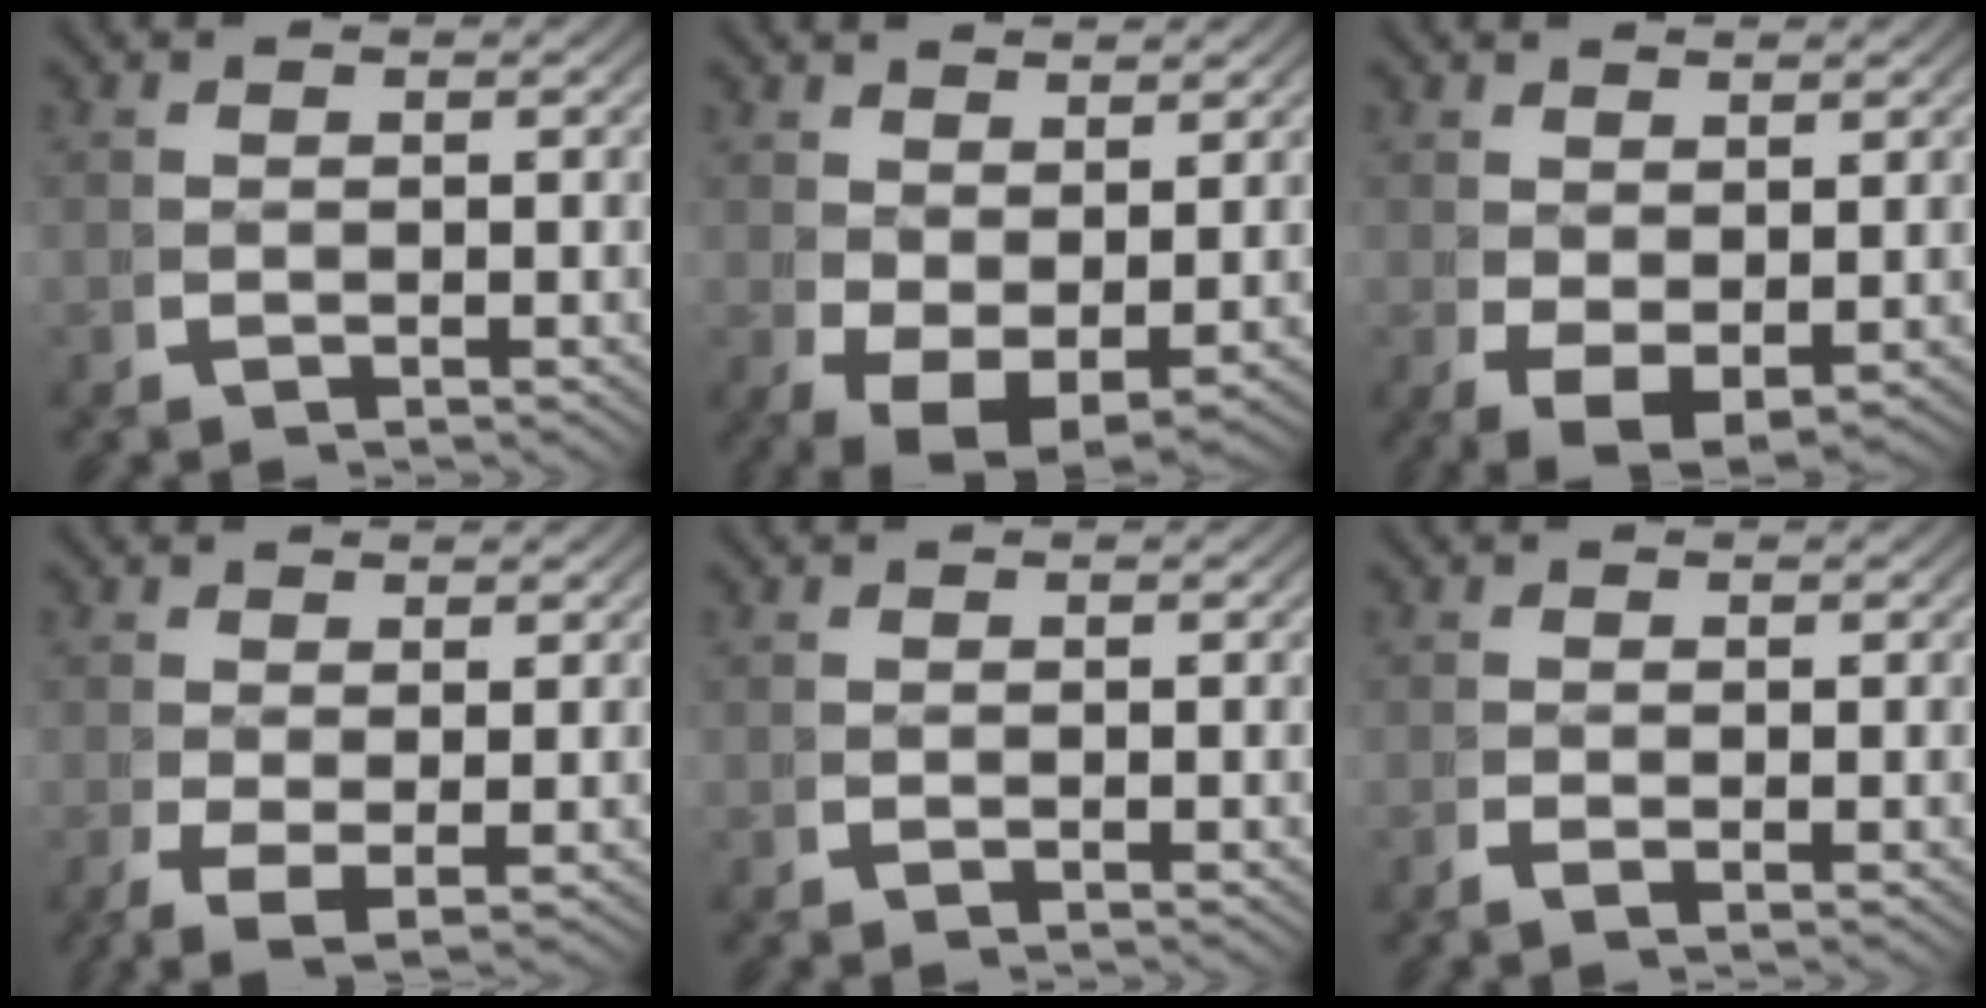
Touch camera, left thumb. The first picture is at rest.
{"total": 5.8, "force": [-1.3, 4.2, 3.9], "torque": [-0.089, -0.046, 0.007]}
{"total": 4.1, "force": [-0.8, 2.8, 2.9], "torque": [-0.063, -0.033, 0.013]}
{"total": 3.1, "force": [-0.9, 1.6, 2.5], "torque": [-0.057, -0.025, 0.000]}
{"total": 0.0}
{"total": 0.5, "force": [-0.1, -0.1, 0.5], "torque": [-0.014, -0.005, -0.002]}